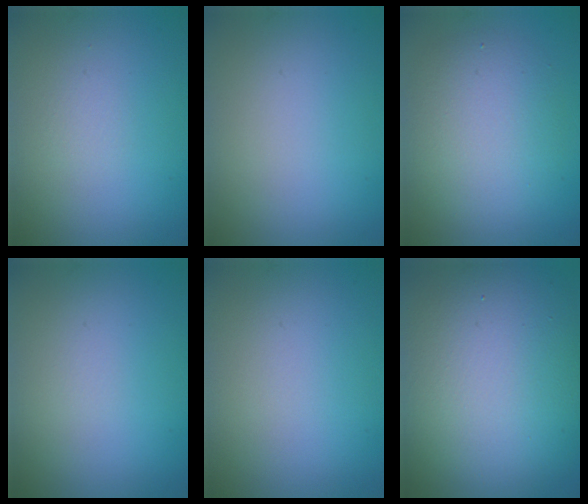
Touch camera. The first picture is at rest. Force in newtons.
{"total": 0.0}
{"total": 5.1, "press": 5.1, "slide": 0.3}
{"total": 0.0}
{"total": 0.0}
{"total": 15.7, "press": 15.6, "slide": 0.9}